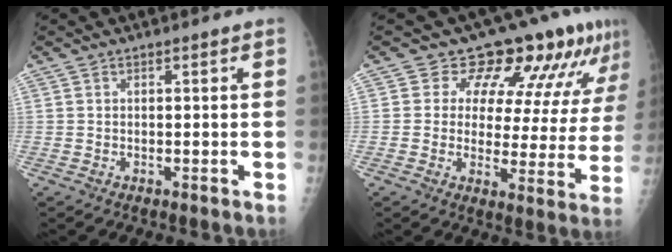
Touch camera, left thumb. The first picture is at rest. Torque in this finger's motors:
{"motor_torque": [0.13, 0.34, 0.09, 0.06, 0.04]}